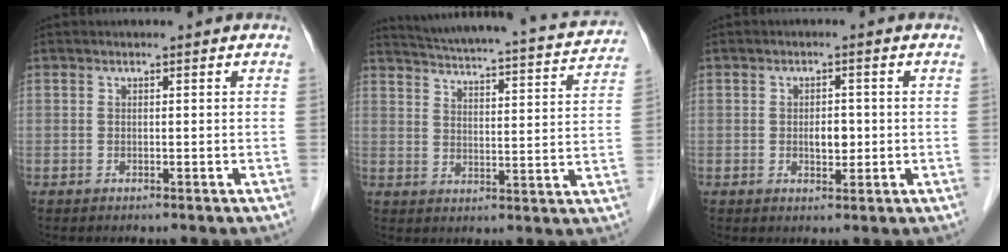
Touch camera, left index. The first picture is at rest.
{"total": 21.2, "force": [19.6, 2.6, 7.7], "torque": [-0.120, -0.019, 0.246]}
{"total": 2.7, "force": [-0.2, 1.5, 2.2], "torque": [-0.035, 0.001, -0.001]}